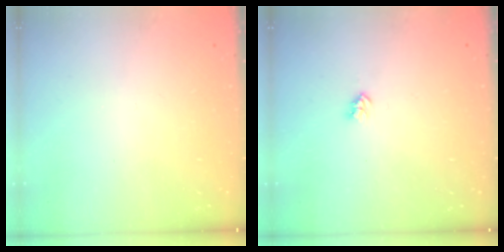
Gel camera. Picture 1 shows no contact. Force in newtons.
{"total": 2.7, "press": 2.7, "slide": 0.4}